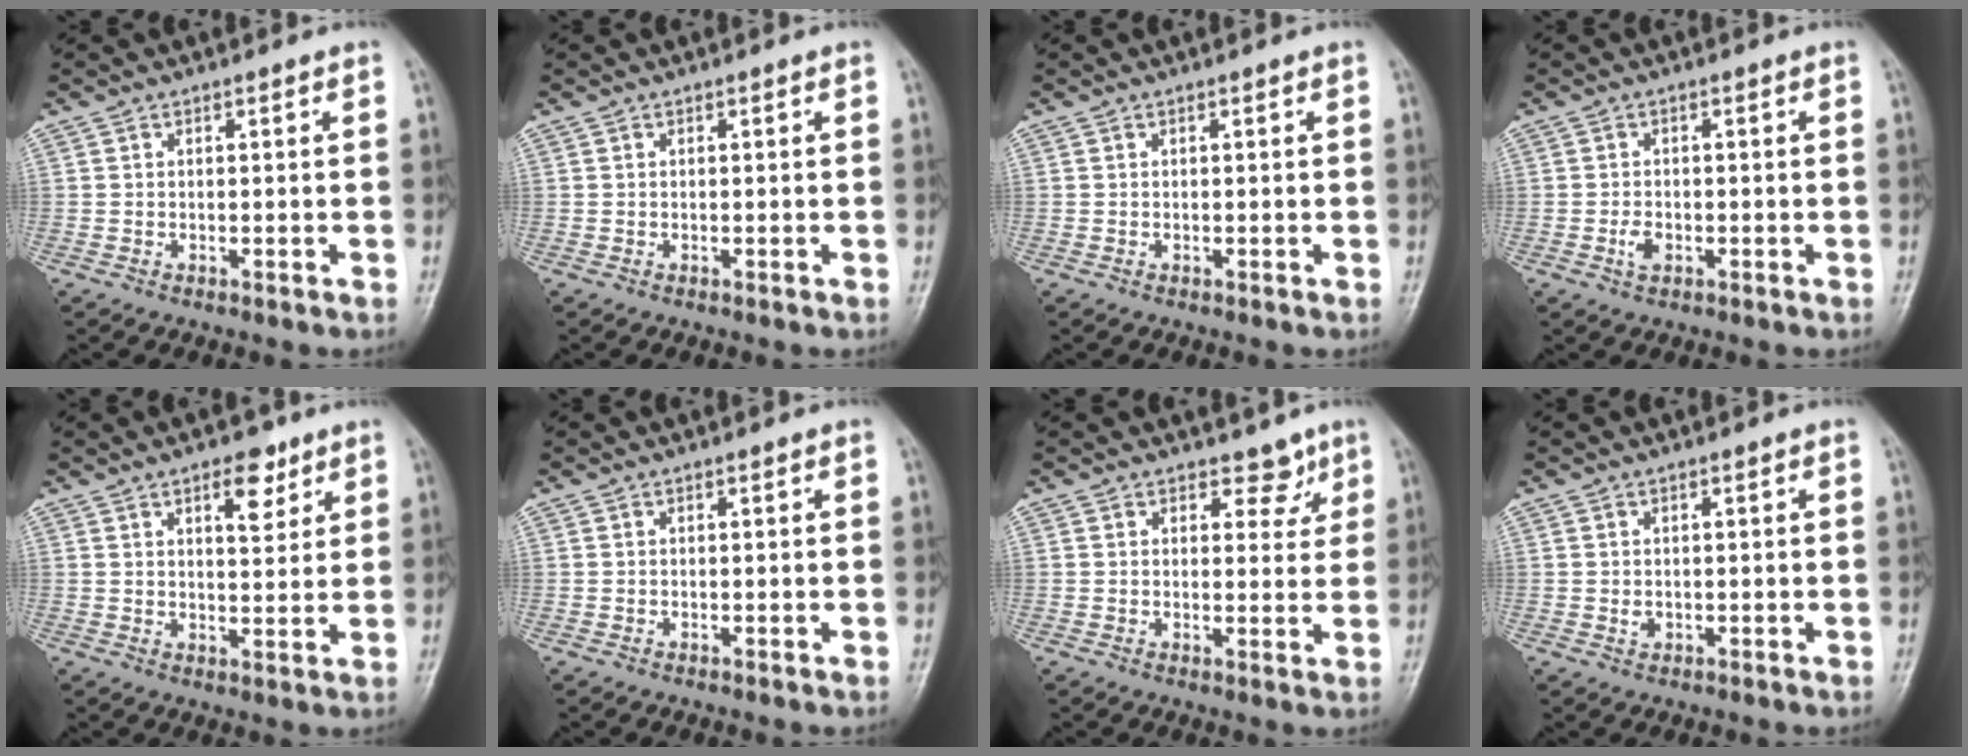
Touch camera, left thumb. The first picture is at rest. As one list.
[{"total": 0.0}, {"total": 0.0}, {"total": 2.2, "force": [-0.8, 1.5, 1.5], "torque": [-0.027, 0.001, -0.014]}, {"total": 6.0, "force": [3.5, 2.9, 4.0], "torque": [-0.037, -0.019, 0.048]}, {"total": 0.0}, {"total": 4.0, "force": [2.8, 2.5, 1.3], "torque": [0.015, -0.016, 0.037]}, {"total": 1.0, "force": [0.1, 0.9, 0.6], "torque": [-0.007, 0.000, 0.004]}]